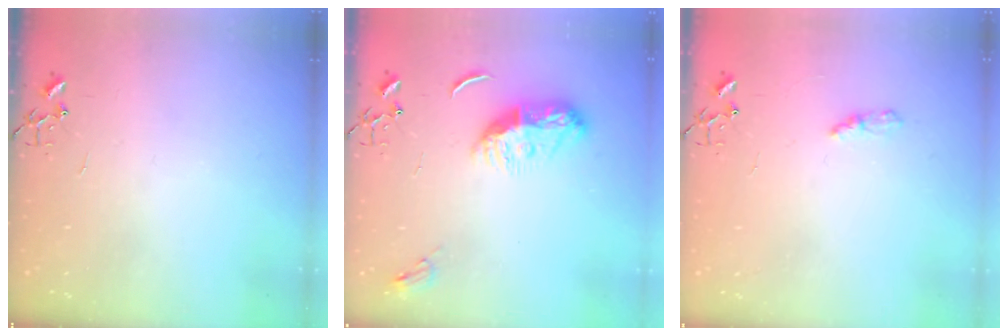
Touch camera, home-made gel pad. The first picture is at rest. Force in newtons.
{"total": 11.6, "press": 11.6, "slide": 0.3}
{"total": 4.2, "press": 4.2, "slide": 0.5}